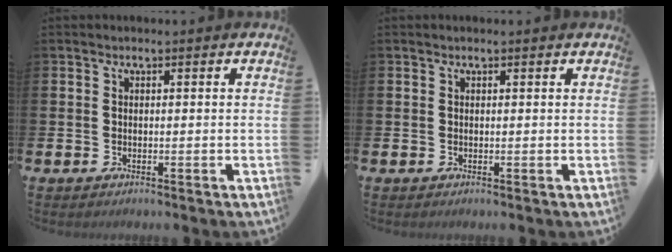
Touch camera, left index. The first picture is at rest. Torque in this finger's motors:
{"motor_torque": [0.70, -1.17, 0.13, 0.00]}